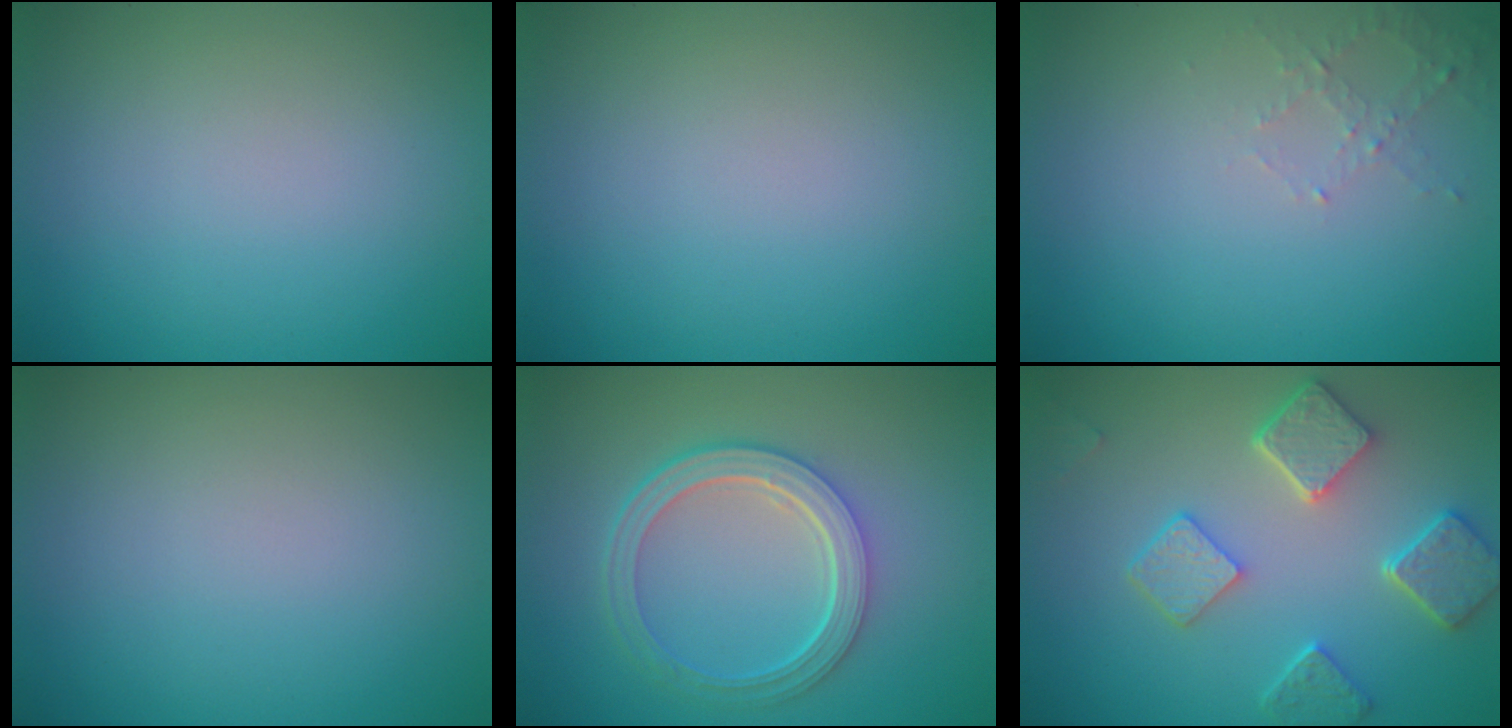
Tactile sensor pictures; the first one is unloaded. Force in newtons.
{"total": 0.0}
{"total": 1.3, "press": 1.3, "slide": 0.4}
{"total": 0.0}
{"total": 5.0, "press": 3.7, "slide": 3.3}
{"total": 5.7, "press": 4.5, "slide": 3.5}